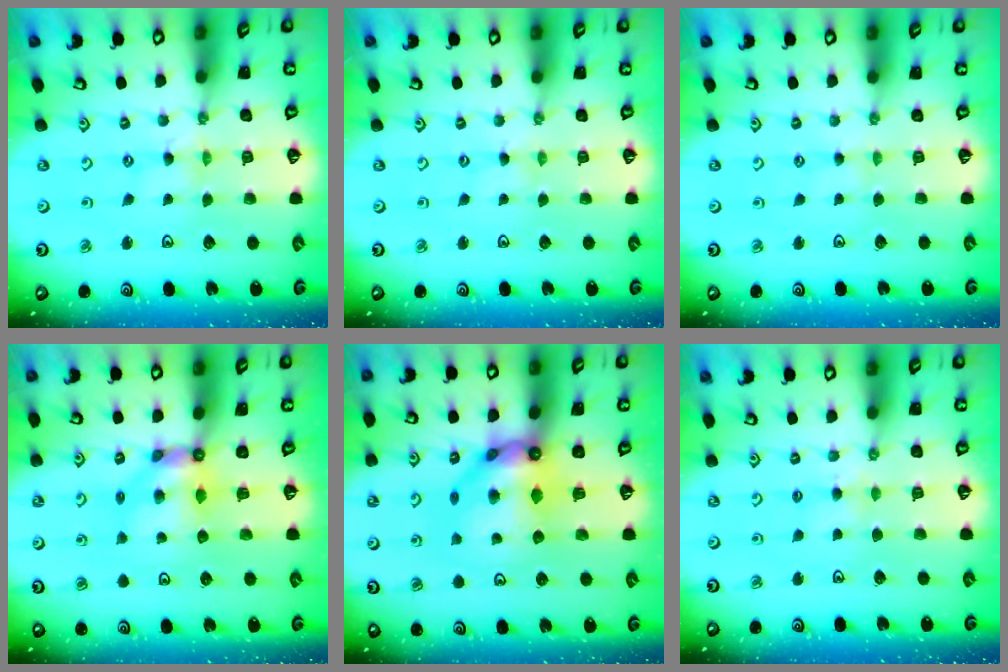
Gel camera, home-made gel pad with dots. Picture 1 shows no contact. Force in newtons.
{"total": 0.0}
{"total": 1.2, "press": 1.2, "slide": 0.4}
{"total": 6.6, "press": 6.6, "slide": 0.2}
{"total": 11.2, "press": 11.1, "slide": 1.0}
{"total": 4.9, "press": 4.8, "slide": 0.7}